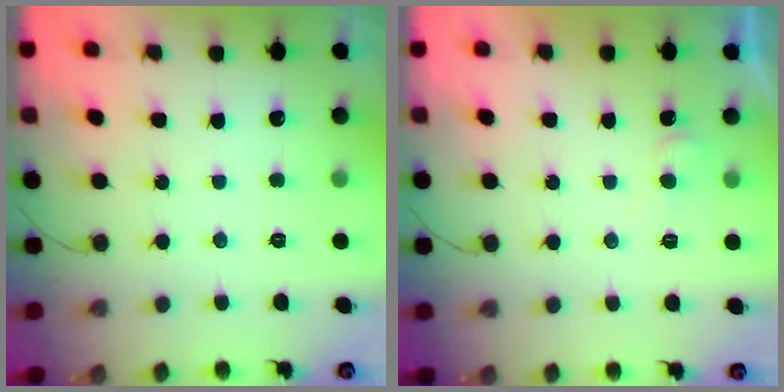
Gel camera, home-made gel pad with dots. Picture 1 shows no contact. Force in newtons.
{"total": 4.8, "press": 4.8, "slide": 0.4}